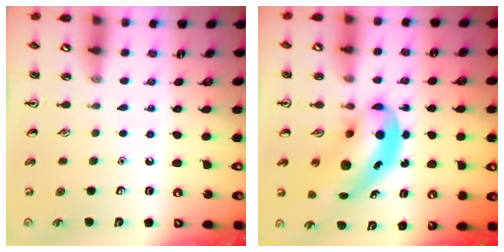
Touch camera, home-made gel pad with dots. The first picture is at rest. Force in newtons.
{"total": 10.7, "press": 10.2, "slide": 3.3}